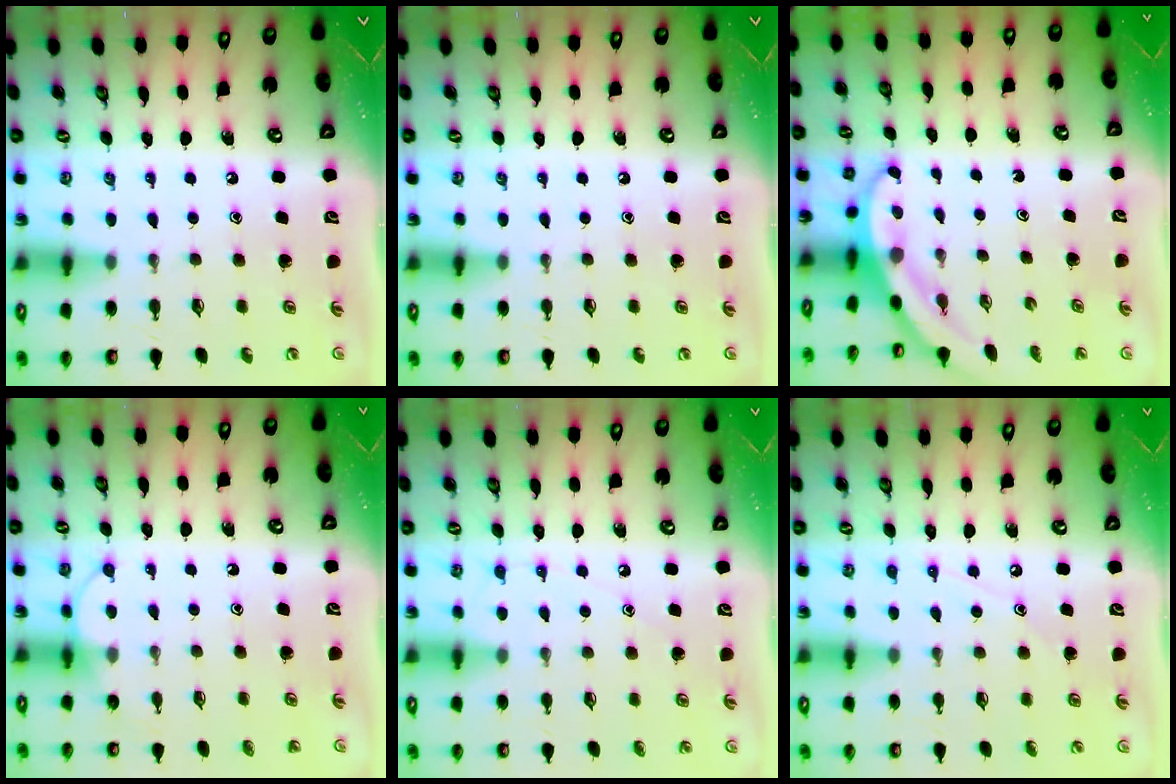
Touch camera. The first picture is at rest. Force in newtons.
{"total": 0.0}
{"total": 3.0, "press": 3.0, "slide": 0.1}
{"total": 6.5, "press": 6.5, "slide": 0.5}
{"total": 6.7, "press": 6.6, "slide": 0.9}
{"total": 6.3, "press": 6.3, "slide": 0.3}